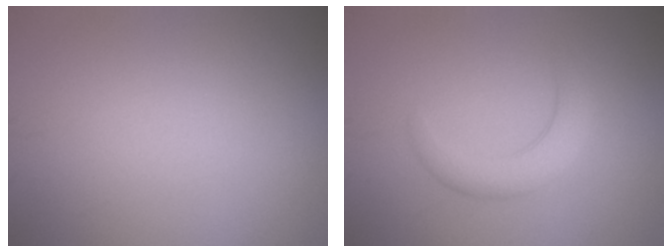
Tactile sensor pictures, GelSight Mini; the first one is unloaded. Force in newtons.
{"total": 2.8, "press": 2.8, "slide": 0.2}